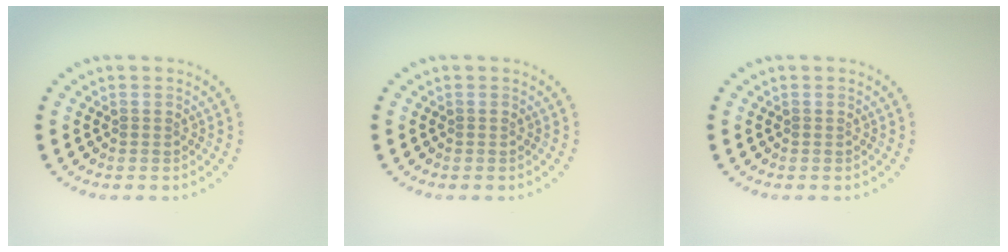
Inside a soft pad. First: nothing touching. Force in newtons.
{"total": 0.0}
{"total": 0.0}